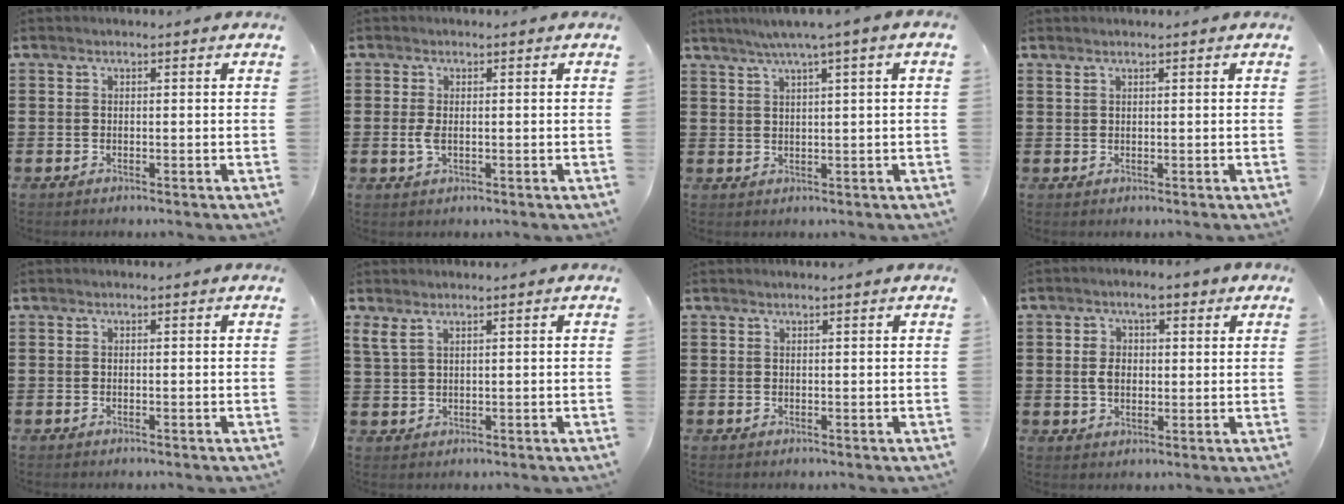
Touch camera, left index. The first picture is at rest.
{"total": 2.0, "force": [-0.1, 0.8, 1.8], "torque": [-0.049, -0.005, -0.006]}
{"total": 3.2, "force": [1.7, -0.5, 2.7], "torque": [-0.054, -0.001, 0.029]}
{"total": 0.7, "force": [0.6, 0.0, 0.3], "torque": [-0.008, -0.001, 0.013]}
{"total": 0.0}
{"total": 2.6, "force": [1.7, 0.9, 1.7], "torque": [-0.040, 0.003, 0.032]}
{"total": 0.6, "force": [0.5, -0.1, 0.3], "torque": [-0.005, -0.002, 0.010]}
{"total": 5.1, "force": [1.7, 2.9, 3.9], "torque": [-0.076, 0.010, 0.024]}